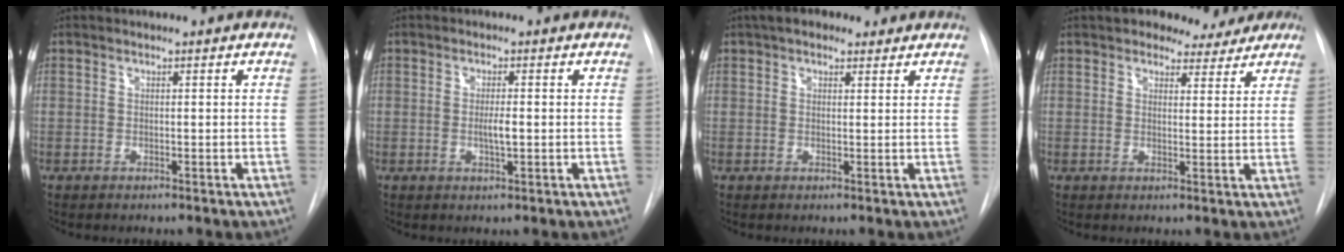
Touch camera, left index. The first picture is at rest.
{"total": 2.5, "force": [-0.3, 0.4, 2.4], "torque": [-0.046, -0.001, -0.005]}
{"total": 5.7, "force": [4.0, 2.7, 2.9], "torque": [-0.044, 0.031, 0.062]}
{"total": 7.3, "force": [5.9, 3.6, 2.2], "torque": [-0.016, 0.012, 0.065]}